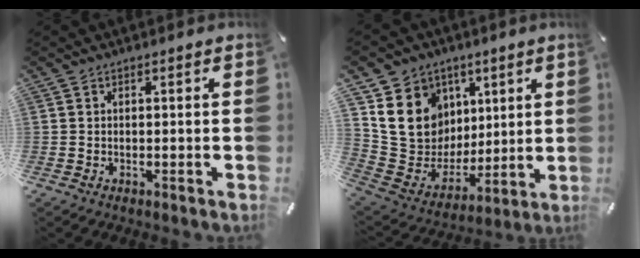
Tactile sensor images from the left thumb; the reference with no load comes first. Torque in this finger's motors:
{"motor_torque": [1.96, 1.94, 1.54, -1.23, 0.20]}